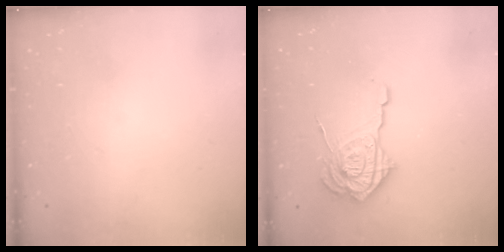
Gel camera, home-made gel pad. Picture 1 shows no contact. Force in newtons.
{"total": 17.0, "press": 17.0, "slide": 1.4}